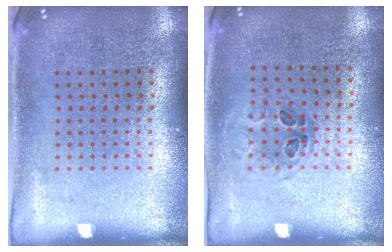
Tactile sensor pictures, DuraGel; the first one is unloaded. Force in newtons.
{"total": 1.0, "press": 0.7, "slide": 0.7}